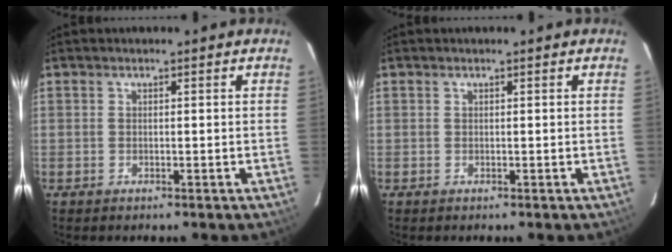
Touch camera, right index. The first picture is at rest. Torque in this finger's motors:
{"motor_torque": [0.25, -0.03, 0.05, 0.02]}